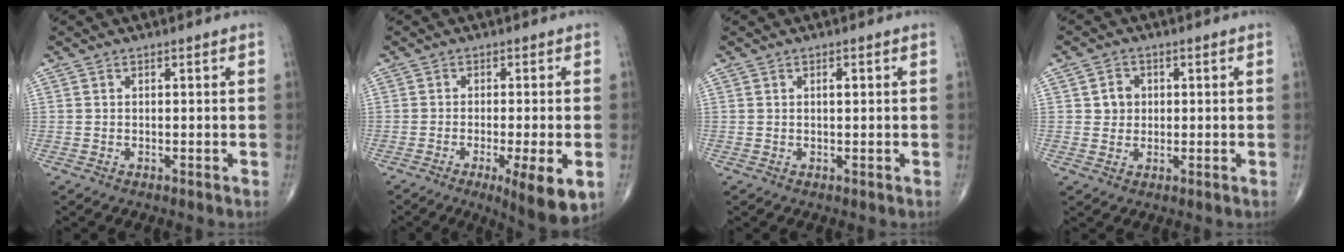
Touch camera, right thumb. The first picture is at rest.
{"total": 9.3, "force": [-3.3, 1.7, 8.6], "torque": [-0.123, -0.016, -0.048]}
{"total": 1.2, "force": [0.4, 0.5, 1.1], "torque": [-0.017, 0.001, 0.005]}
{"total": 3.6, "force": [0.6, 3.2, 1.4], "torque": [-0.002, 0.002, 0.008]}